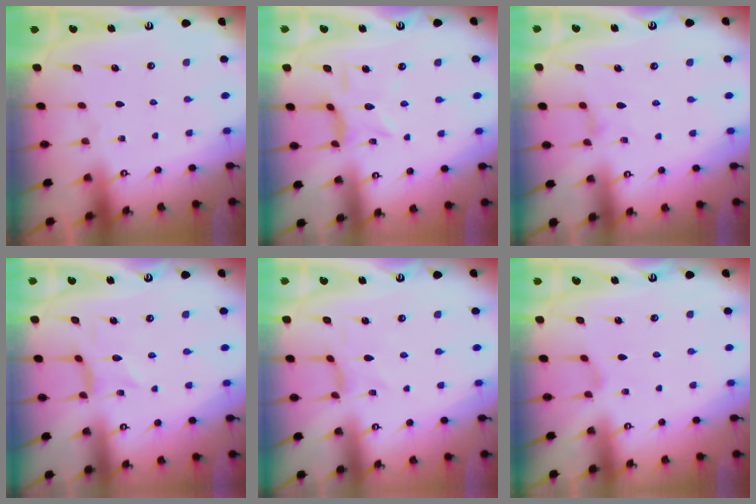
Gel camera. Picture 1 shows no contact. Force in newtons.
{"total": 5.6, "press": 5.6, "slide": 0.5}
{"total": 1.2, "press": 1.2, "slide": 0.3}
{"total": 0.9, "press": 0.8, "slide": 0.1}
{"total": 0.0}
{"total": 0.6, "press": 0.5, "slide": 0.2}